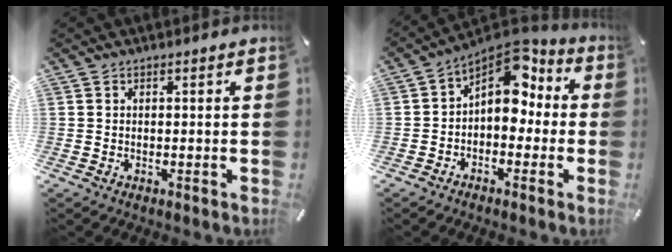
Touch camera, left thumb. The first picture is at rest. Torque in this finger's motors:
{"motor_torque": [1.85, 3.16, 1.03, -0.58, 0.39]}